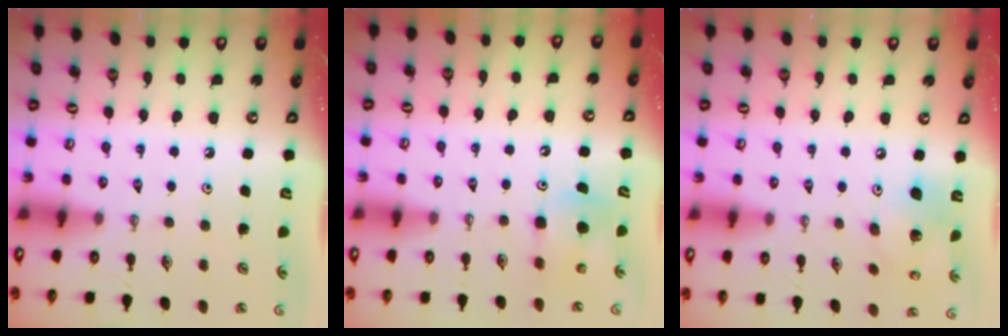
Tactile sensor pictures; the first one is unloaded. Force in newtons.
{"total": 7.0, "press": 6.9, "slide": 0.5}
{"total": 14.4, "press": 14.1, "slide": 3.3}